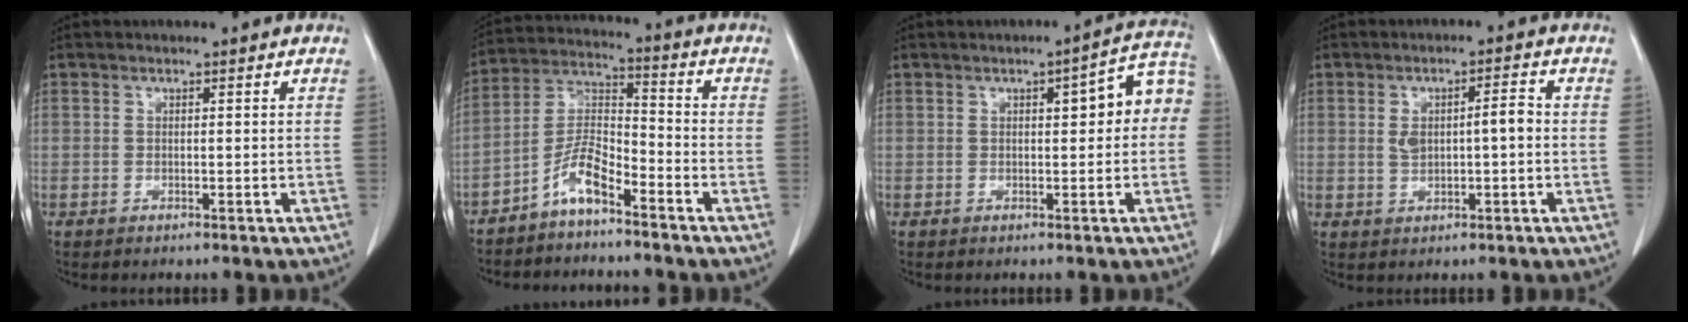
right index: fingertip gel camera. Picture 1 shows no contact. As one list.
[{"total": 7.0, "force": [-4.8, 1.8, 4.7], "torque": [-0.107, 0.010, -0.098]}, {"total": 7.1, "force": [0.9, 2.1, 6.7], "torque": [-0.077, 0.034, 0.005]}, {"total": 5.0, "force": [0.2, 1.6, 4.7], "torque": [-0.088, 0.017, 0.010]}]